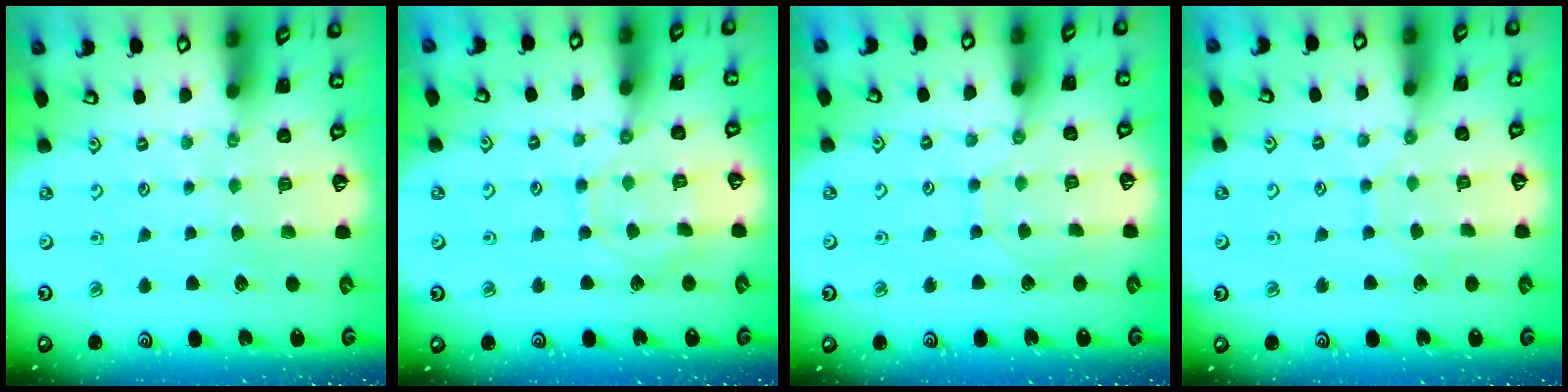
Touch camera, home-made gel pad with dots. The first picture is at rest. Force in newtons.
{"total": 9.2, "press": 9.2, "slide": 0.8}
{"total": 6.5, "press": 6.5, "slide": 0.6}
{"total": 6.8, "press": 6.8, "slide": 0.6}